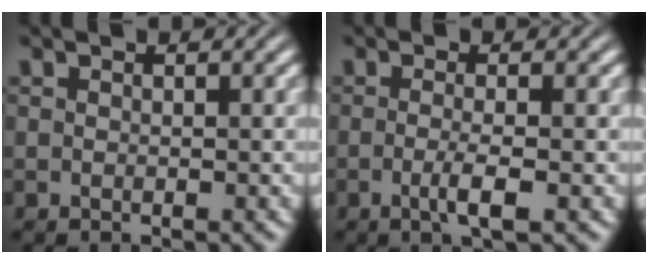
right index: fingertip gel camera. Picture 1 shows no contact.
{"total": 2.3, "force": [-1.0, -0.4, 2.0], "torque": [-0.038, -0.009, -0.014]}